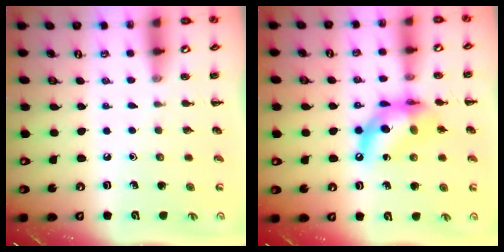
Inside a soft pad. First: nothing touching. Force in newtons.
{"total": 12.7, "press": 12.3, "slide": 3.2}